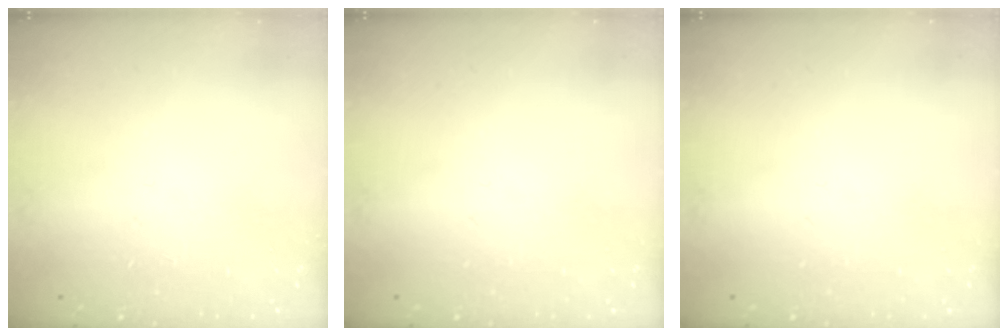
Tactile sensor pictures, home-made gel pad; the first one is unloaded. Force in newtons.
{"total": 0.0}
{"total": 0.0}